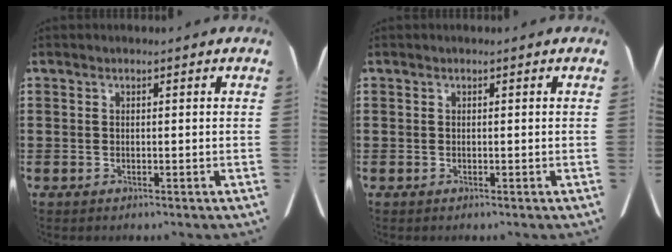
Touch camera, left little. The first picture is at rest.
{"total": 0.0}